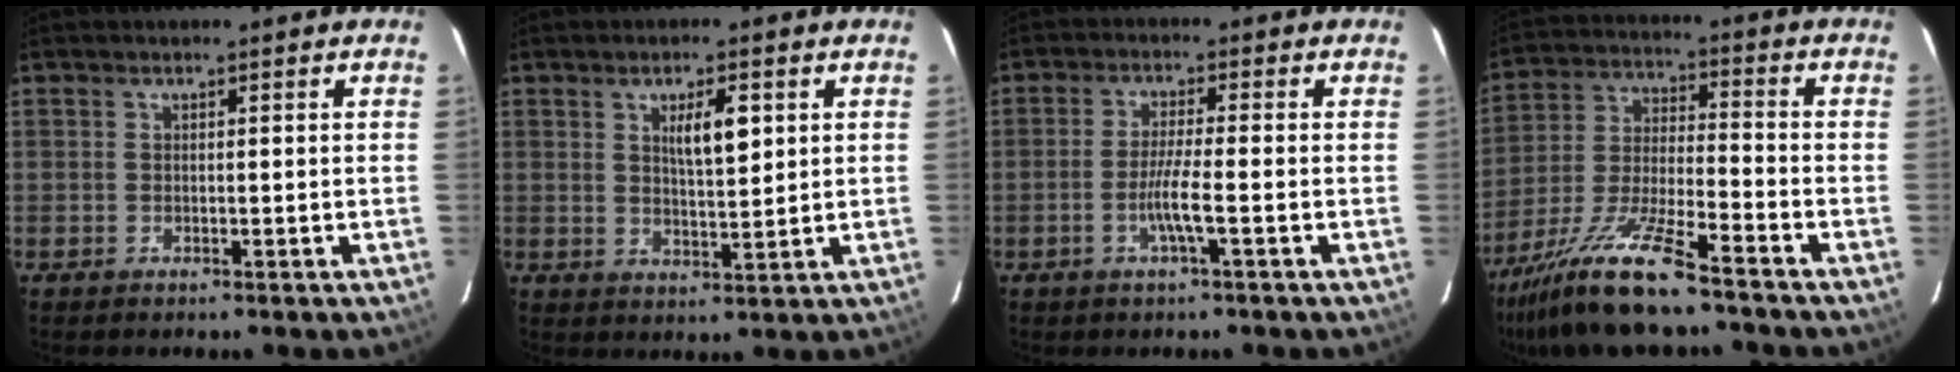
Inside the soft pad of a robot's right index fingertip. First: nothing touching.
{"total": 5.3, "force": [1.9, 1.3, 4.8], "torque": [-0.082, 0.000, 0.035]}
{"total": 4.3, "force": [-1.5, -0.4, 4.1], "torque": [-0.077, -0.005, -0.030]}
{"total": 13.5, "force": [-10.2, 0.7, 8.7], "torque": [-0.175, -0.022, -0.188]}